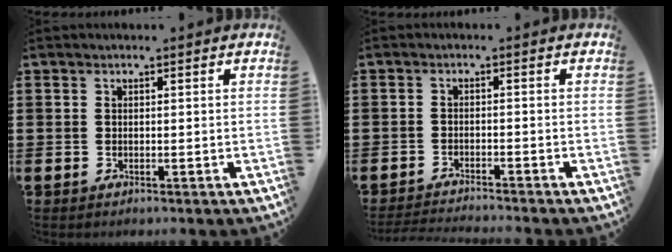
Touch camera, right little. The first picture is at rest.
{"total": 1.7, "force": [-1.7, -0.3, 0.2], "torque": [-0.003, 0.002, -0.035]}